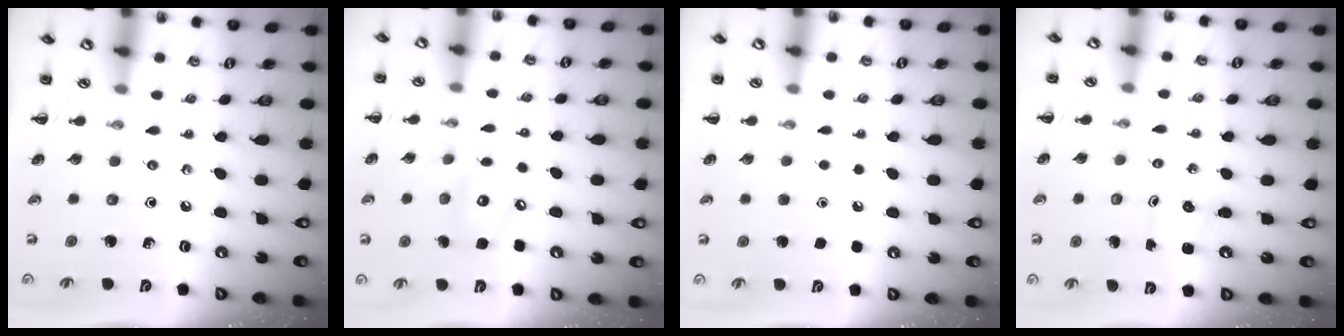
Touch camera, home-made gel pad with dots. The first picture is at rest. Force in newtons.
{"total": 8.5, "press": 8.4, "slide": 1.4}
{"total": 1.7, "press": 1.7, "slide": 0.1}
{"total": 2.2, "press": 2.1, "slide": 0.8}